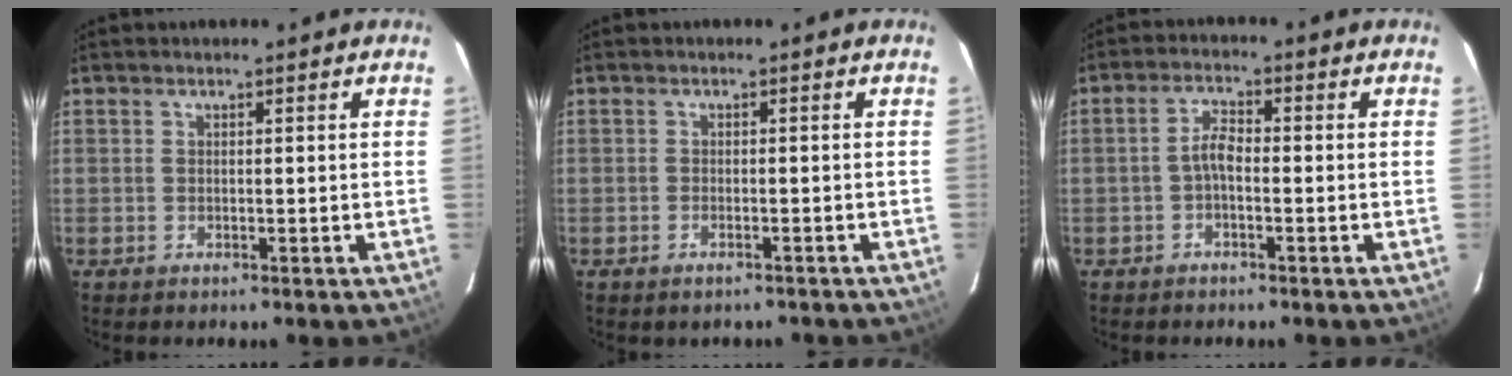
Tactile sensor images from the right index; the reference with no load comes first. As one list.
[{"total": 2.4, "force": [-1.8, 1.0, 1.1], "torque": [-0.023, -0.003, -0.026]}, {"total": 3.0, "force": [-1.1, 1.2, 2.5], "torque": [-0.053, 0.012, -0.023]}]